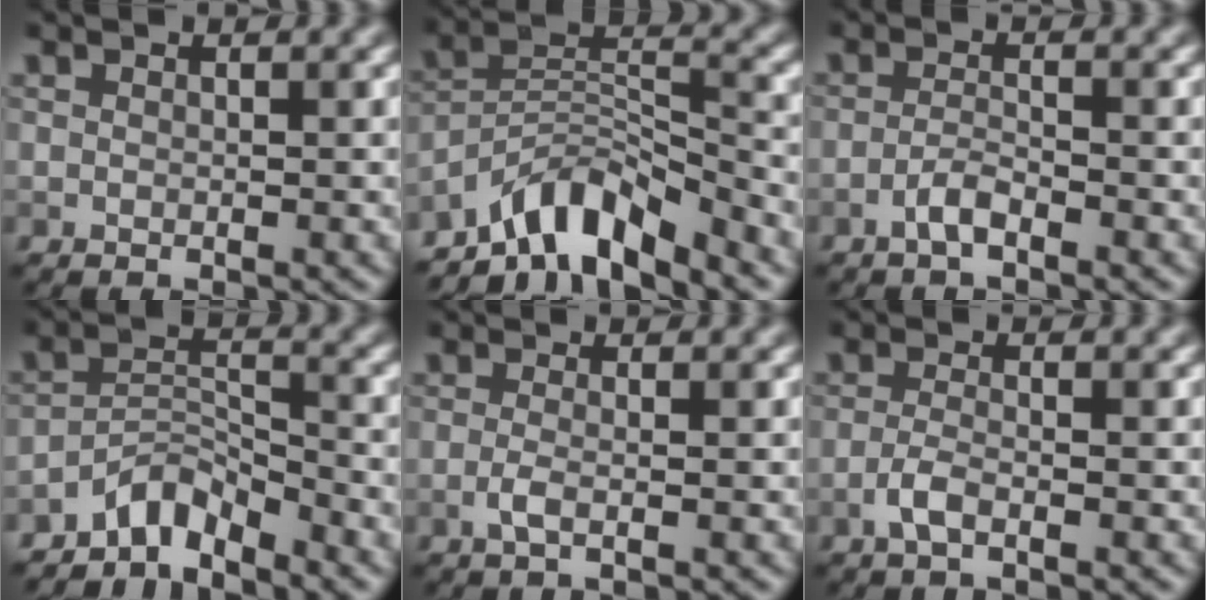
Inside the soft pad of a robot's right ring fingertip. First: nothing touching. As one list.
[{"total": 6.9, "force": [-5.8, 1.9, 3.2], "torque": [-0.043, 0.003, -0.116]}, {"total": 1.8, "force": [-1.2, 0.4, 1.3], "torque": [-0.026, 0.006, -0.027]}, {"total": 3.5, "force": [-3.1, 0.9, 1.3], "torque": [-0.019, 0.012, -0.066]}, {"total": 1.5, "force": [-0.5, 0.4, 1.4], "torque": [-0.028, -0.001, -0.015]}, {"total": 1.8, "force": [-0.9, 0.5, 1.4], "torque": [-0.032, 0.003, -0.024]}]